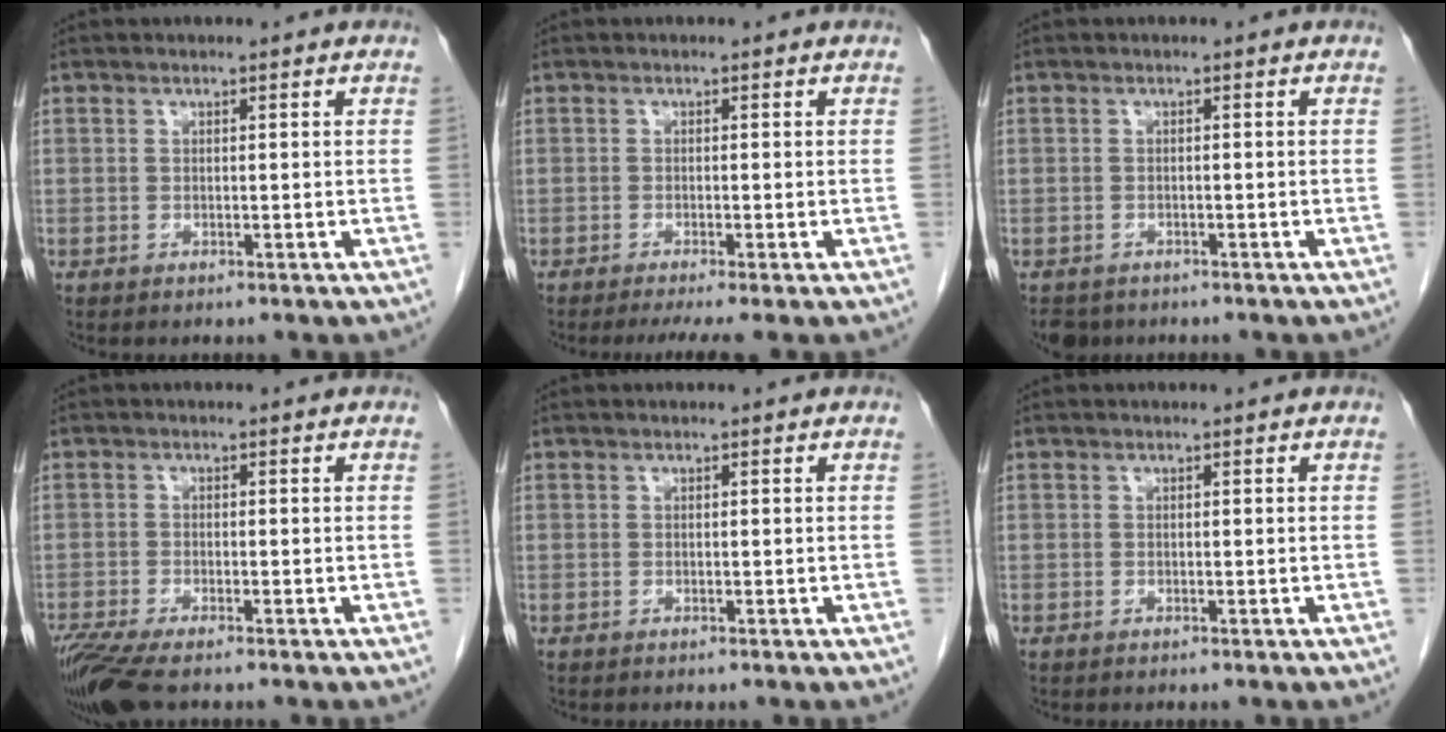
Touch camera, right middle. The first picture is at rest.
{"total": 3.6, "force": [-2.6, -0.2, 2.5], "torque": [-0.037, -0.012, -0.043]}
{"total": 3.1, "force": [-2.4, 1.8, 0.6], "torque": [-0.010, -0.001, -0.036]}
{"total": 6.6, "force": [-5.0, 1.1, 4.1], "torque": [-0.079, -0.018, -0.092]}
{"total": 0.0}
{"total": 0.0}